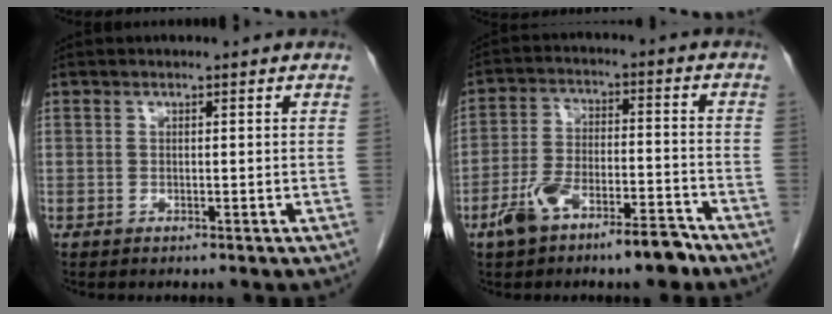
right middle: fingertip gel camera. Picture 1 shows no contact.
{"total": 9.9, "force": [-6.8, 3.1, 6.5], "torque": [-0.124, 0.014, -0.114]}